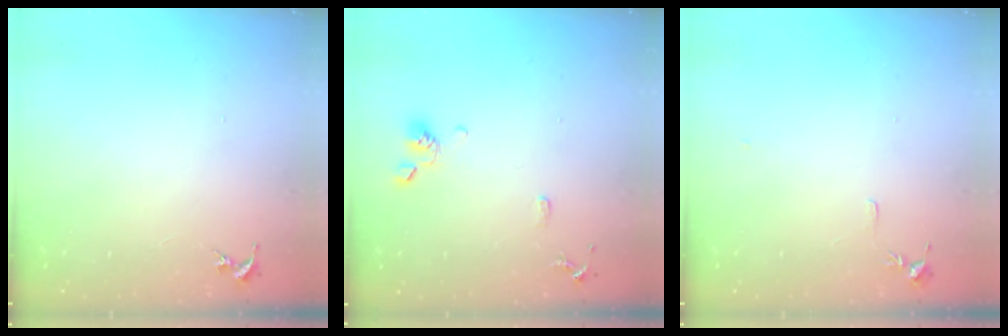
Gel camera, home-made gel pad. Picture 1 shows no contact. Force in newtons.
{"total": 9.1, "press": 8.9, "slide": 1.9}
{"total": 4.4, "press": 4.4, "slide": 0.6}